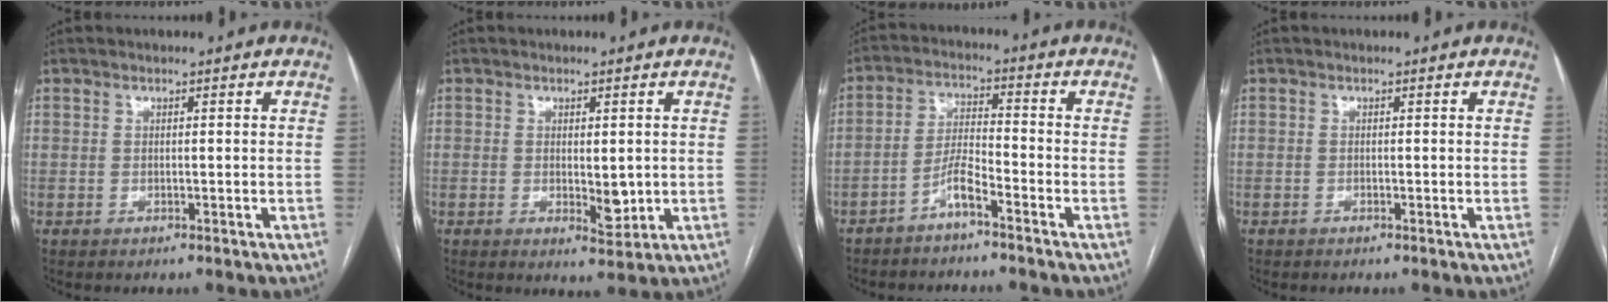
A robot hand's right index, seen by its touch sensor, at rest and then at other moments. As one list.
[{"total": 3.6, "force": [-0.2, 1.5, 3.3], "torque": [-0.048, -0.007, 0.003]}, {"total": 4.7, "force": [-3.4, 0.3, 3.2], "torque": [-0.068, 0.006, -0.069]}, {"total": 0.0}]